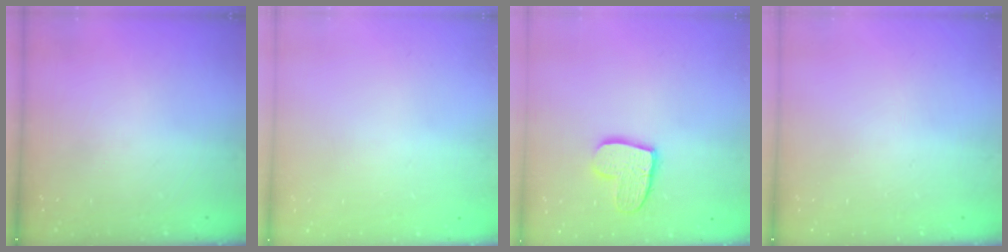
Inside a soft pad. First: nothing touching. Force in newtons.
{"total": 0.0}
{"total": 11.9, "press": 11.9, "slide": 0.9}
{"total": 0.0}